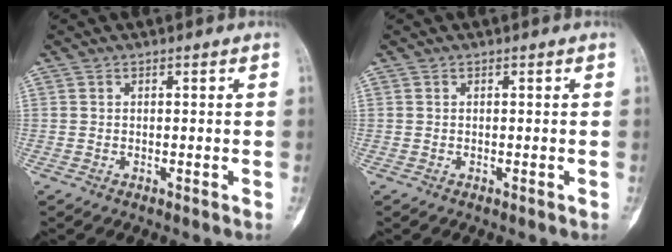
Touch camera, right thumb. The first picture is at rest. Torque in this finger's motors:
{"motor_torque": [1.61, 1.61, -0.02, -0.02, 0.00]}